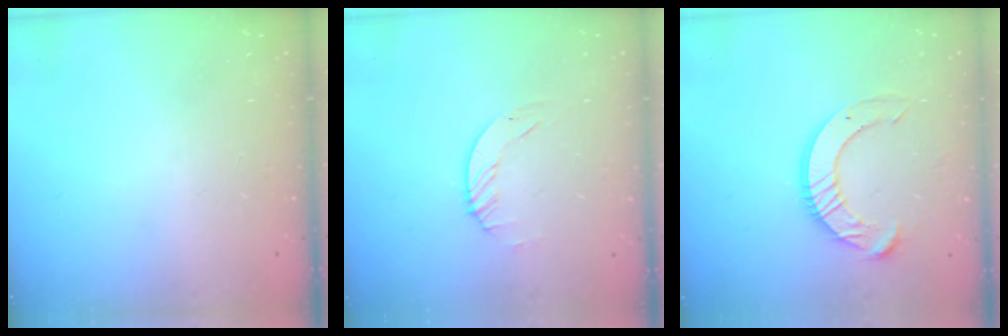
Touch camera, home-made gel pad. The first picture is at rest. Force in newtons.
{"total": 1.2, "press": 1.2, "slide": 0.2}
{"total": 12.2, "press": 12.1, "slide": 1.2}